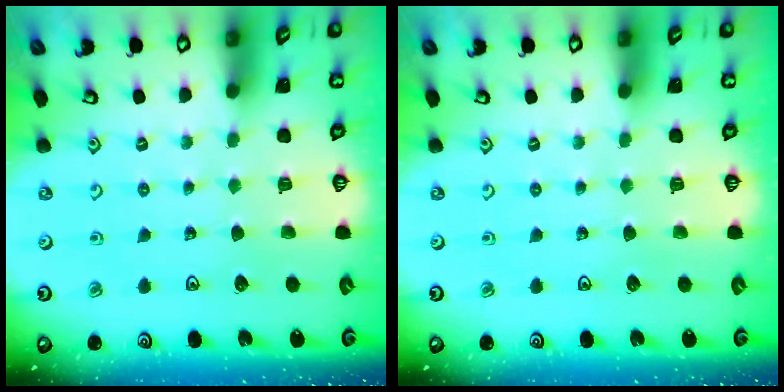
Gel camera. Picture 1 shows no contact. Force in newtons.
{"total": 0.0}